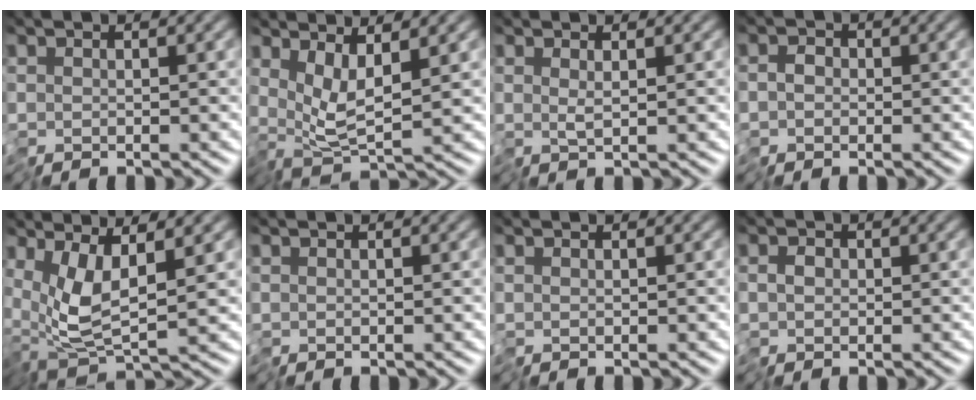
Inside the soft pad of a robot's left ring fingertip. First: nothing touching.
{"total": 3.0, "force": [1.1, 0.2, 2.8], "torque": [-0.052, -0.009, 0.024]}
{"total": 0.9, "force": [0.6, -0.4, 0.6], "torque": [-0.010, 0.001, 0.012]}
{"total": 1.4, "force": [-0.8, 1.0, 0.7], "torque": [-0.003, 0.001, -0.017]}
{"total": 4.8, "force": [0.8, 1.1, 4.6], "torque": [-0.095, -0.006, 0.014]}
{"total": 0.0}
{"total": 0.0}
{"total": 1.4, "force": [-0.4, 1.0, 0.9], "torque": [-0.008, 0.002, -0.011]}